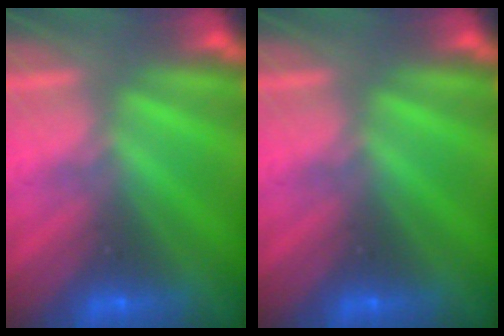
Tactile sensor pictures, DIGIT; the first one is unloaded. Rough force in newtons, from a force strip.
{"total": 0.0}